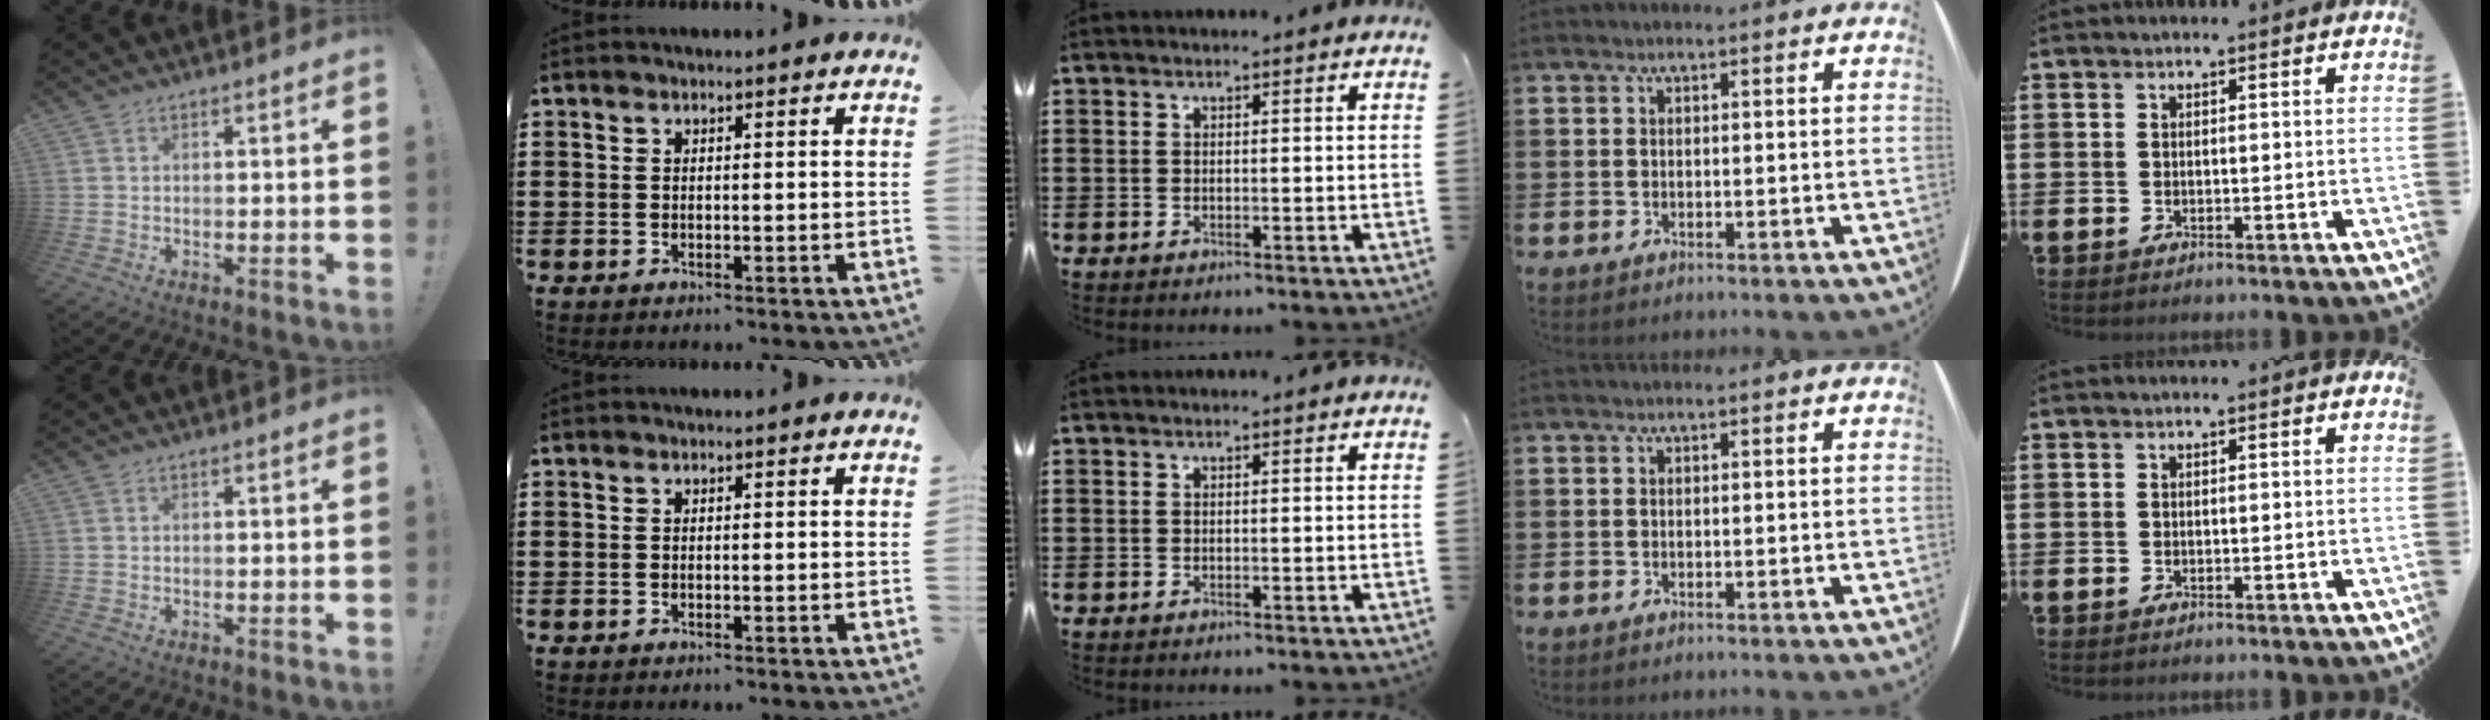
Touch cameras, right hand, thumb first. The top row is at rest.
{}